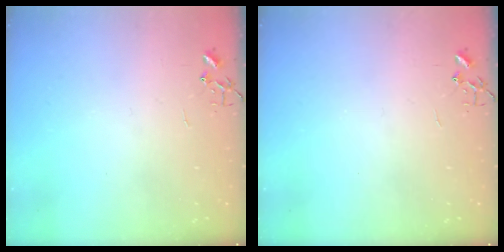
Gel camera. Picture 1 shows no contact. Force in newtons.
{"total": 0.0}